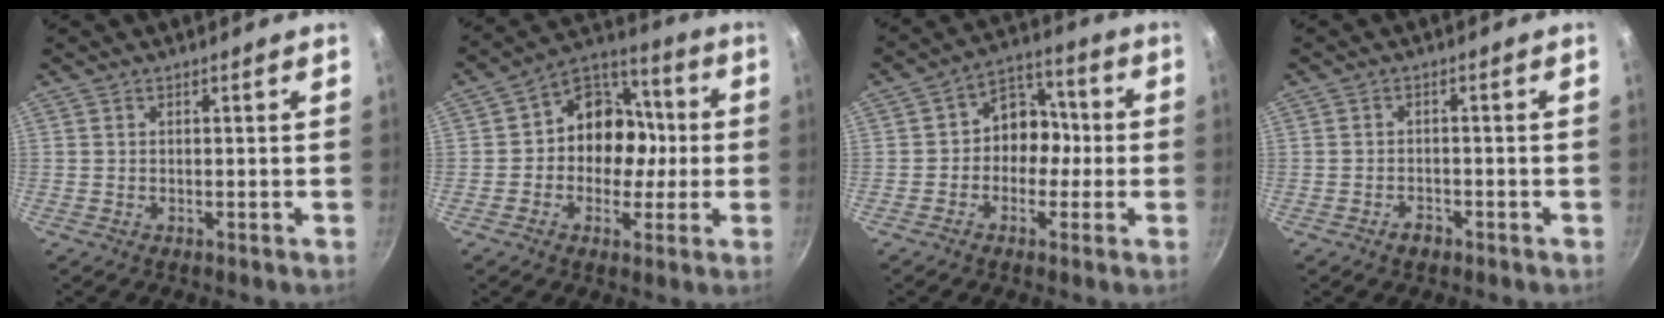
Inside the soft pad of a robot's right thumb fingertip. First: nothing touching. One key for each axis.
{"total": 12.9, "fx": -0.5, "fy": 10.7, "fz": 7.2, "tx": -0.048, "ty": 0.035, "tz": -0.026}
{"total": 8.8, "fx": -1.0, "fy": 7.3, "fz": 4.9, "tx": -0.011, "ty": 0.035, "tz": -0.032}
{"total": 2.0, "fx": -1.5, "fy": 1.2, "fz": 0.8, "tx": -0.005, "ty": 0.018, "tz": -0.021}